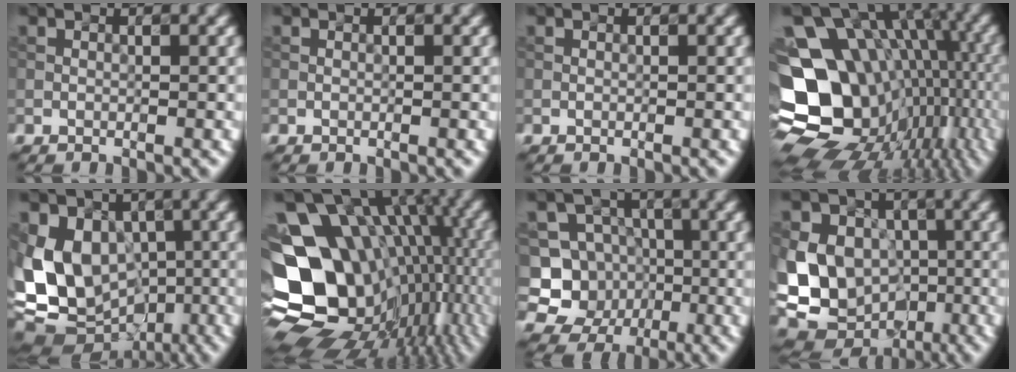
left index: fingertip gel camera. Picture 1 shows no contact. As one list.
[{"total": 0.0}, {"total": 0.0}, {"total": 17.1, "force": [-3.5, 13.1, 10.4], "torque": [-0.157, 0.019, -0.027]}, {"total": 12.5, "force": [-0.8, 9.8, 7.8], "torque": [-0.149, 0.006, -0.016]}, {"total": 18.3, "force": [-1.9, 13.4, 12.3], "torque": [-0.205, 0.007, -0.008]}, {"total": 9.2, "force": [-2.8, 8.5, 1.9], "torque": [-0.041, 0.013, -0.062]}, {"total": 14.6, "force": [-2.4, 12.4, 7.3], "torque": [-0.142, 0.000, -0.064]}]